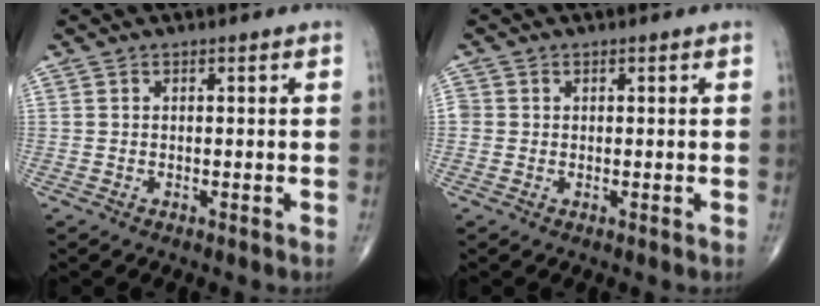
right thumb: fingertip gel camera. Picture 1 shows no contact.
{"total": 1.4, "force": [0.1, 1.3, 0.3], "torque": [0.005, 0.003, 0.001]}